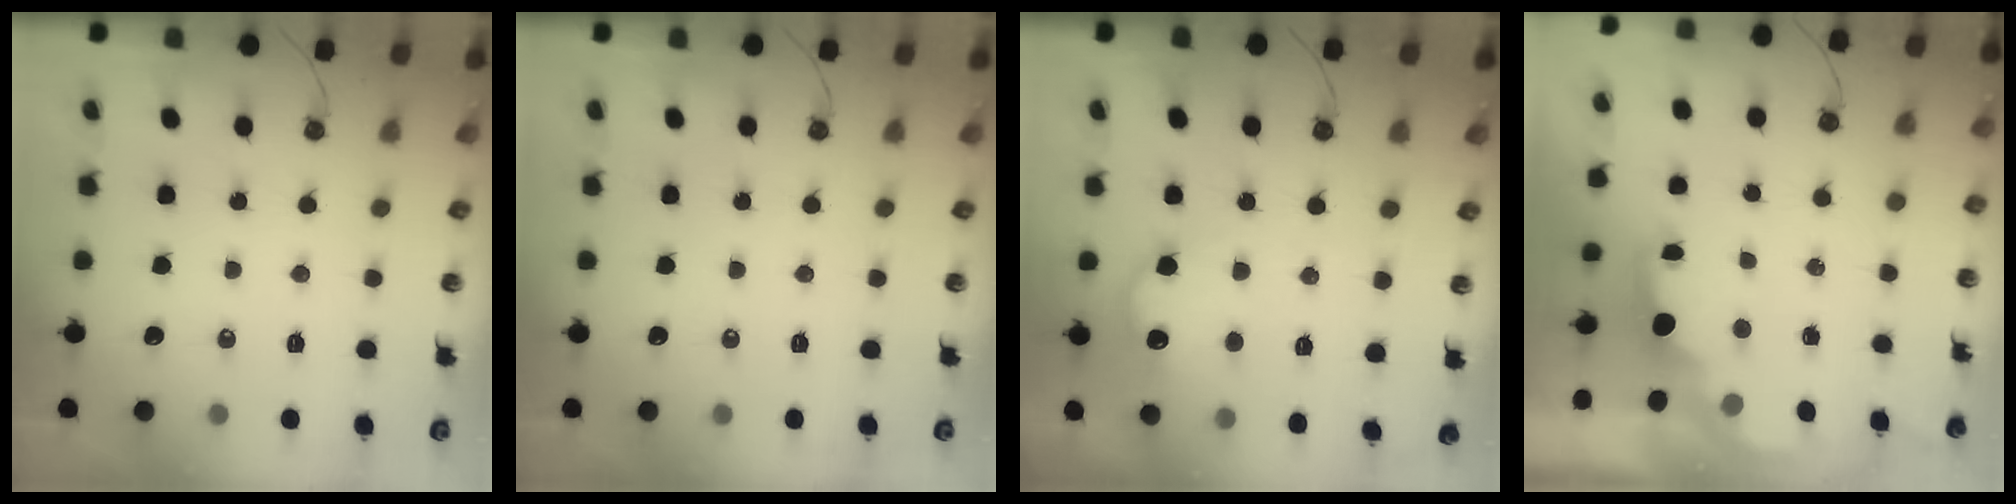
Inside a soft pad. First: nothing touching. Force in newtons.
{"total": 0.0}
{"total": 12.1, "press": 12.1, "slide": 0.5}
{"total": 1.9, "press": 1.8, "slide": 0.8}